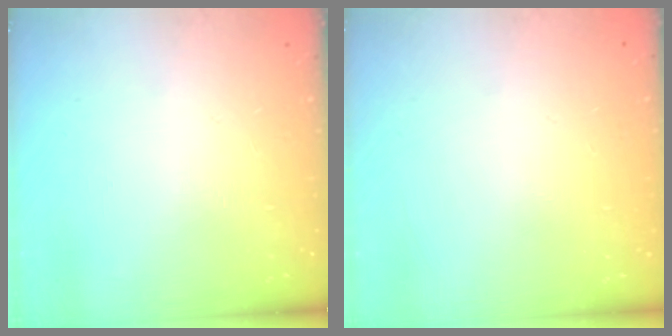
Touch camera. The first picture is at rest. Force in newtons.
{"total": 0.0}